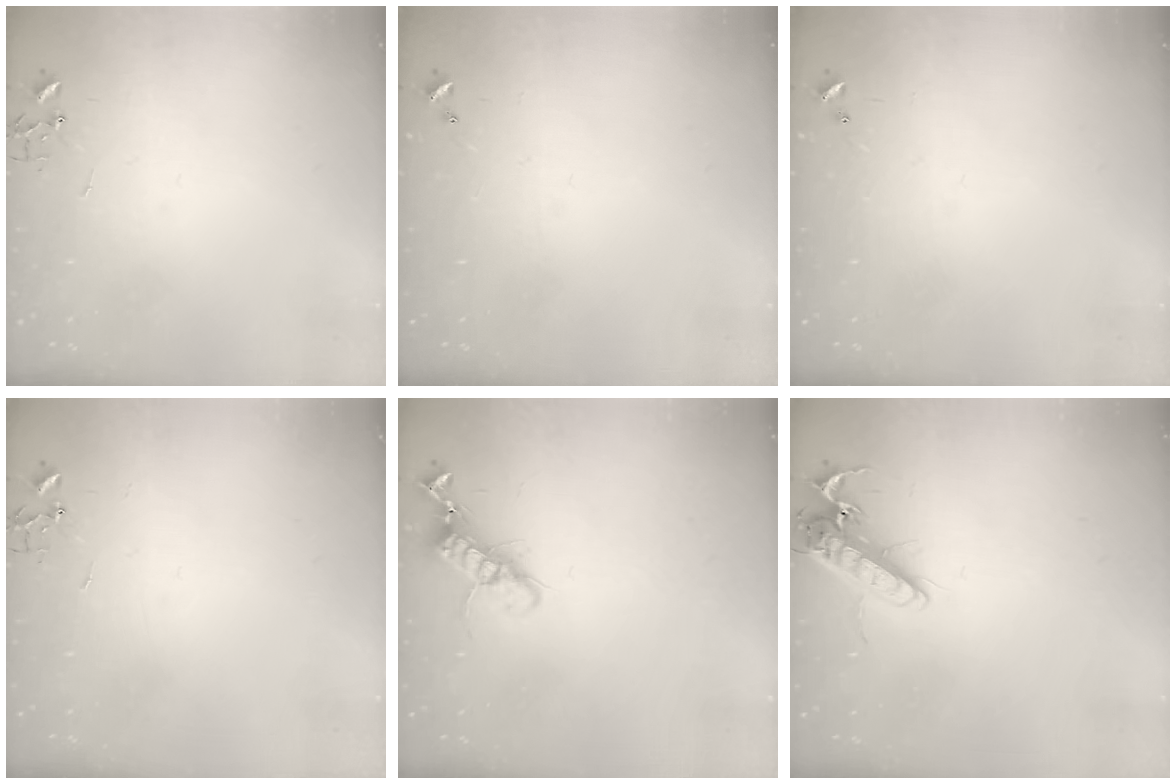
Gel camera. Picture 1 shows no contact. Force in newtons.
{"total": 0.0}
{"total": 0.0}
{"total": 0.0}
{"total": 12.5, "press": 12.5, "slide": 0.4}
{"total": 13.4, "press": 13.2, "slide": 2.5}